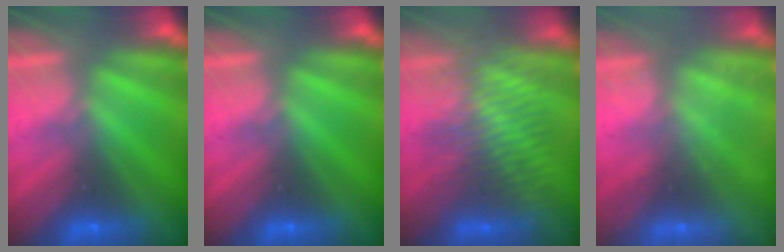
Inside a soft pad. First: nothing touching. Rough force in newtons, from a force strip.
{"total": 0.0}
{"total": 3.8}
{"total": 2.3}